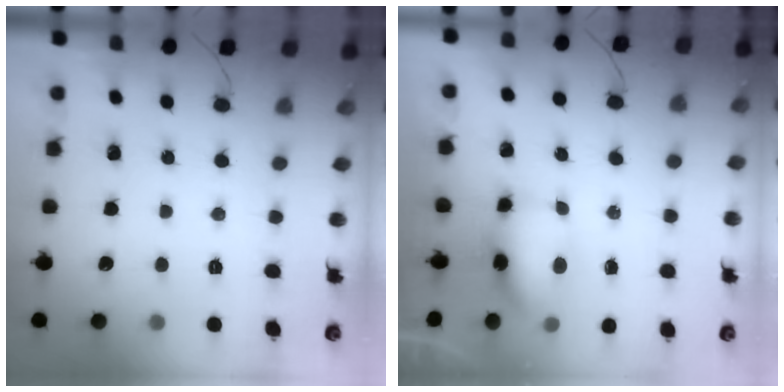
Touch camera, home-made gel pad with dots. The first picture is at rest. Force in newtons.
{"total": 13.8, "press": 8.9, "slide": 10.6}